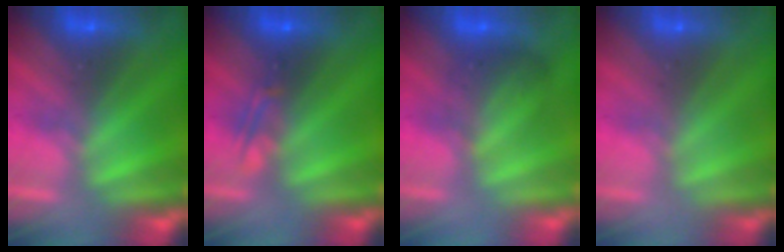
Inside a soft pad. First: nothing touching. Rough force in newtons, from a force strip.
{"total": 2.3}
{"total": 1.8}
{"total": 3.3}